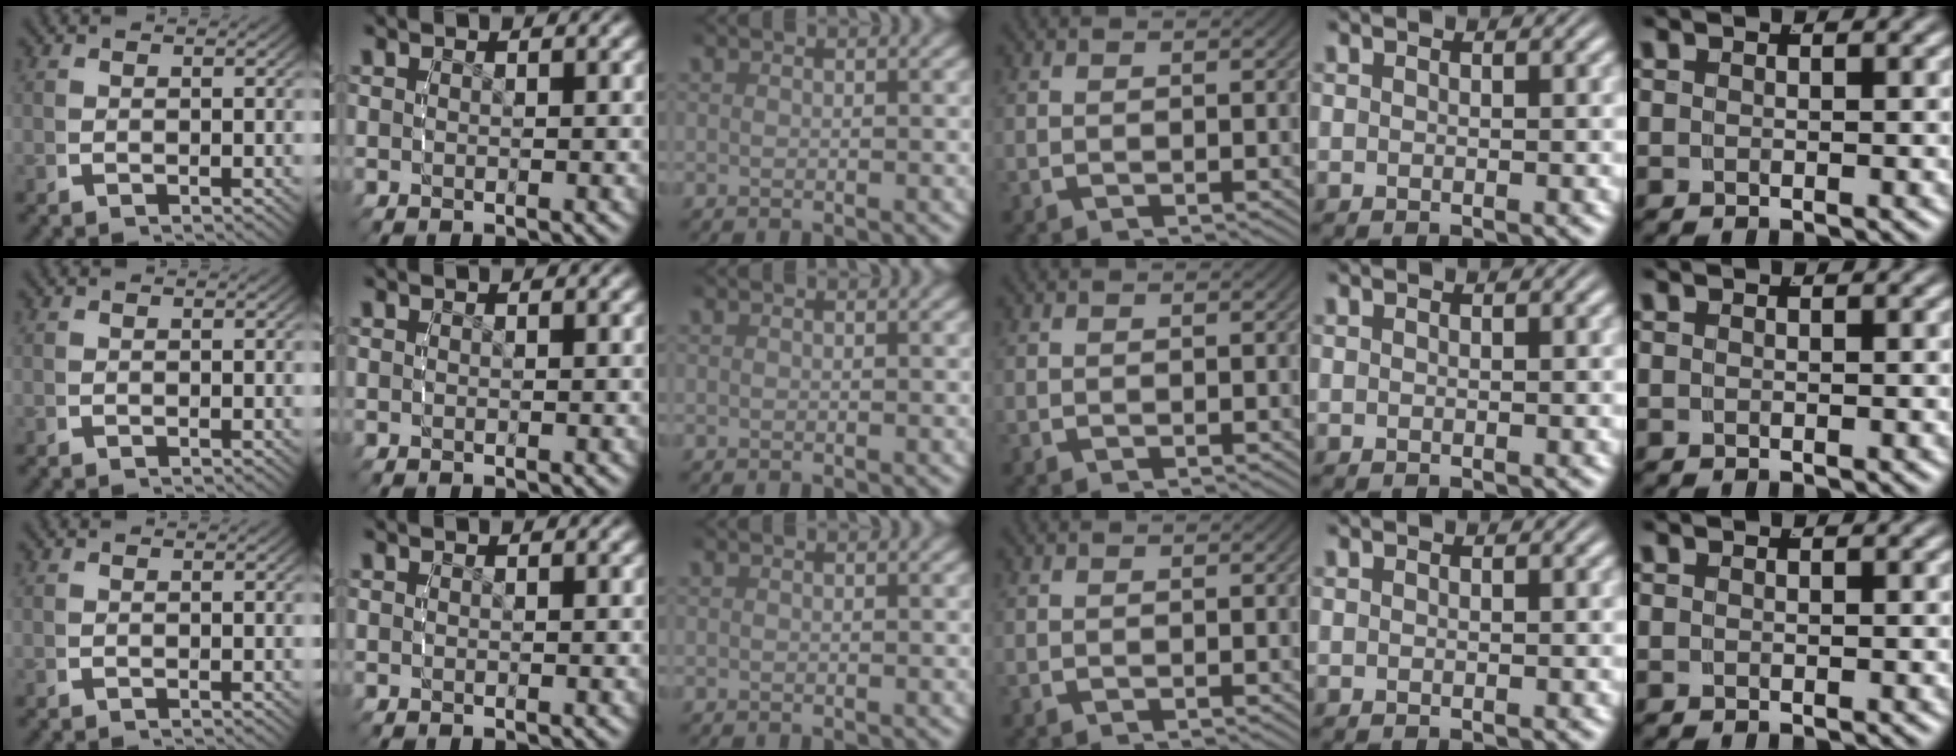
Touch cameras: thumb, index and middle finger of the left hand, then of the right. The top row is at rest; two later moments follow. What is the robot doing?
{"motion": "reach", "object": "napkin"}